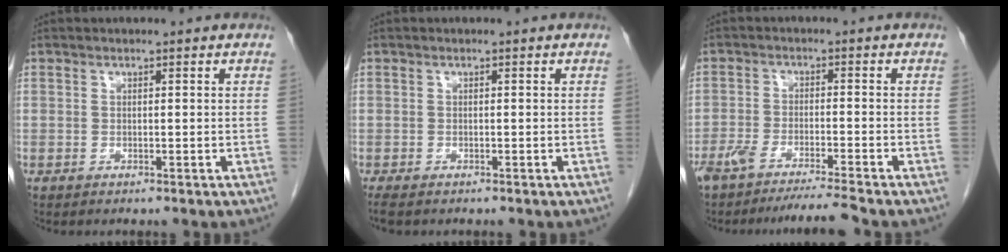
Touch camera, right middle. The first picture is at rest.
{"total": 2.3, "force": [-1.8, 0.8, 1.1], "torque": [-0.022, -0.007, -0.025]}
{"total": 7.8, "force": [-6.8, -1.2, 3.6], "torque": [-0.047, -0.018, -0.112]}